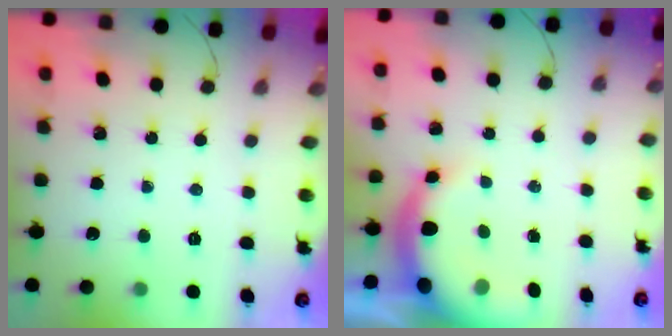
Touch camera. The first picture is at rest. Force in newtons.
{"total": 8.8, "press": 8.7, "slide": 1.1}